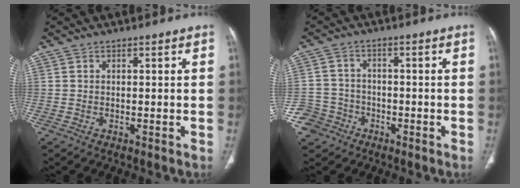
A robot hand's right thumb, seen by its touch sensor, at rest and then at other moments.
{"total": 6.5, "force": [-3.6, 5.4, 0.4], "torque": [0.008, 0.027, -0.066]}